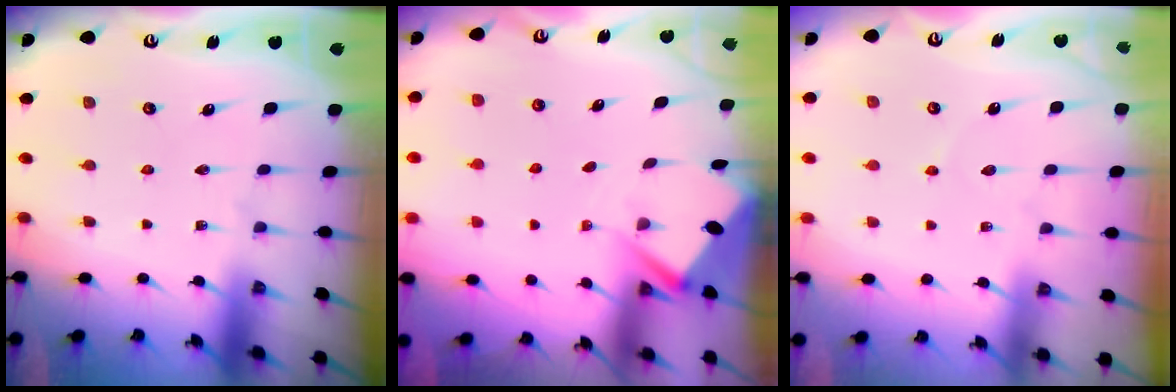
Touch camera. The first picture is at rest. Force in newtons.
{"total": 3.0, "press": 2.9, "slide": 0.4}
{"total": 3.0, "press": 3.0, "slide": 0.5}